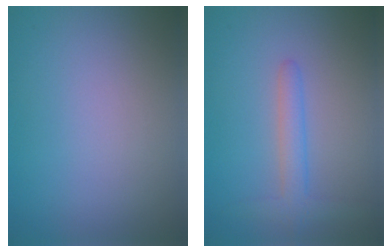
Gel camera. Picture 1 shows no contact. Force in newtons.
{"total": 2.6, "press": 2.6, "slide": 0.2}